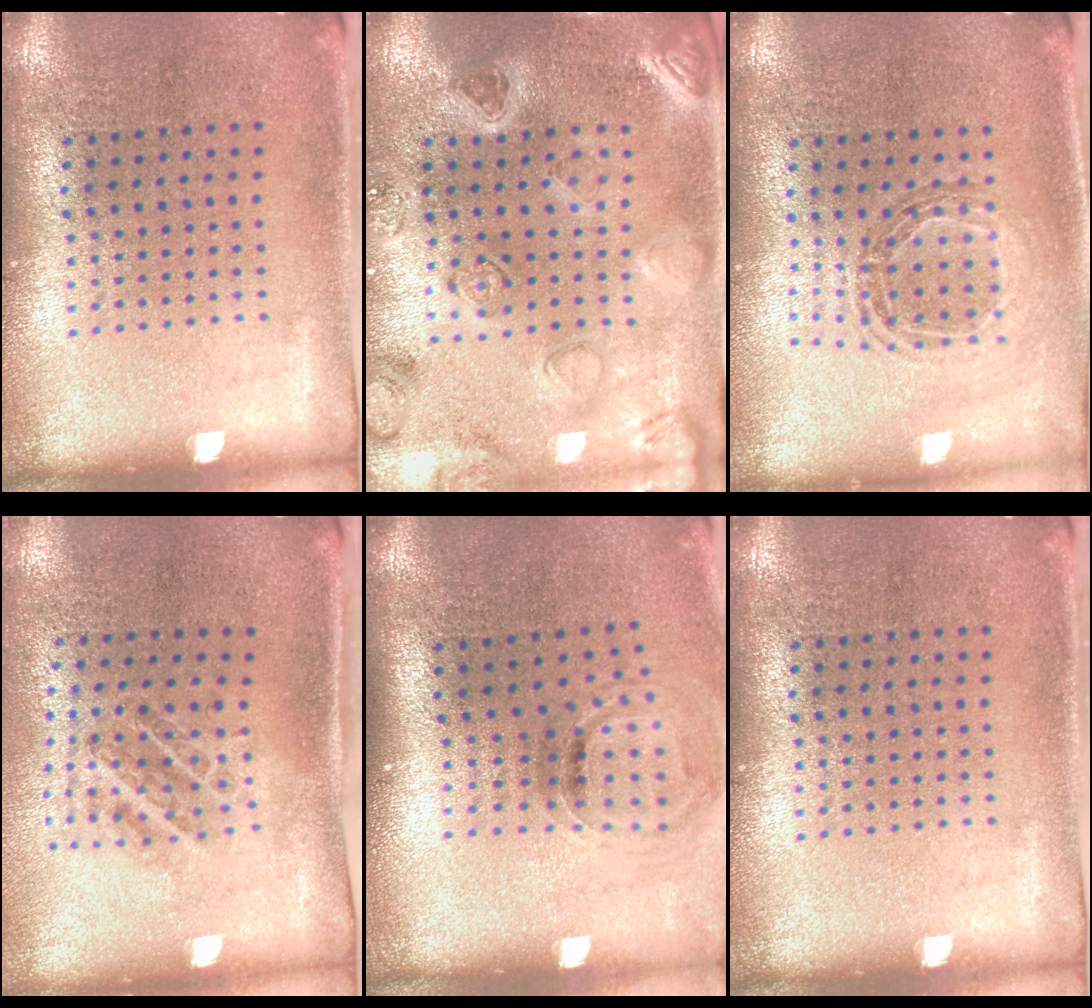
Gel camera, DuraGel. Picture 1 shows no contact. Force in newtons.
{"total": 2.3, "press": 2.3, "slide": 0.3}
{"total": 0.8, "press": 0.8, "slide": 0.1}
{"total": 1.0, "press": 1.0, "slide": 0.2}
{"total": 1.0, "press": 0.8, "slide": 0.5}
{"total": 0.0}